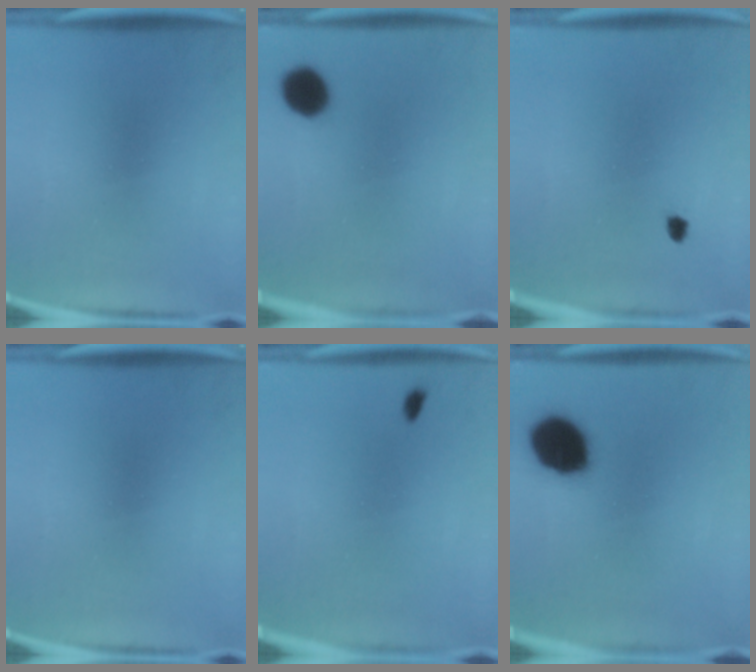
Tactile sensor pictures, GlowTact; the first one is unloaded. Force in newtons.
{"total": 7.8}
{"total": 1.0}
{"total": 0.0}
{"total": 0.7}
{"total": 15.5}